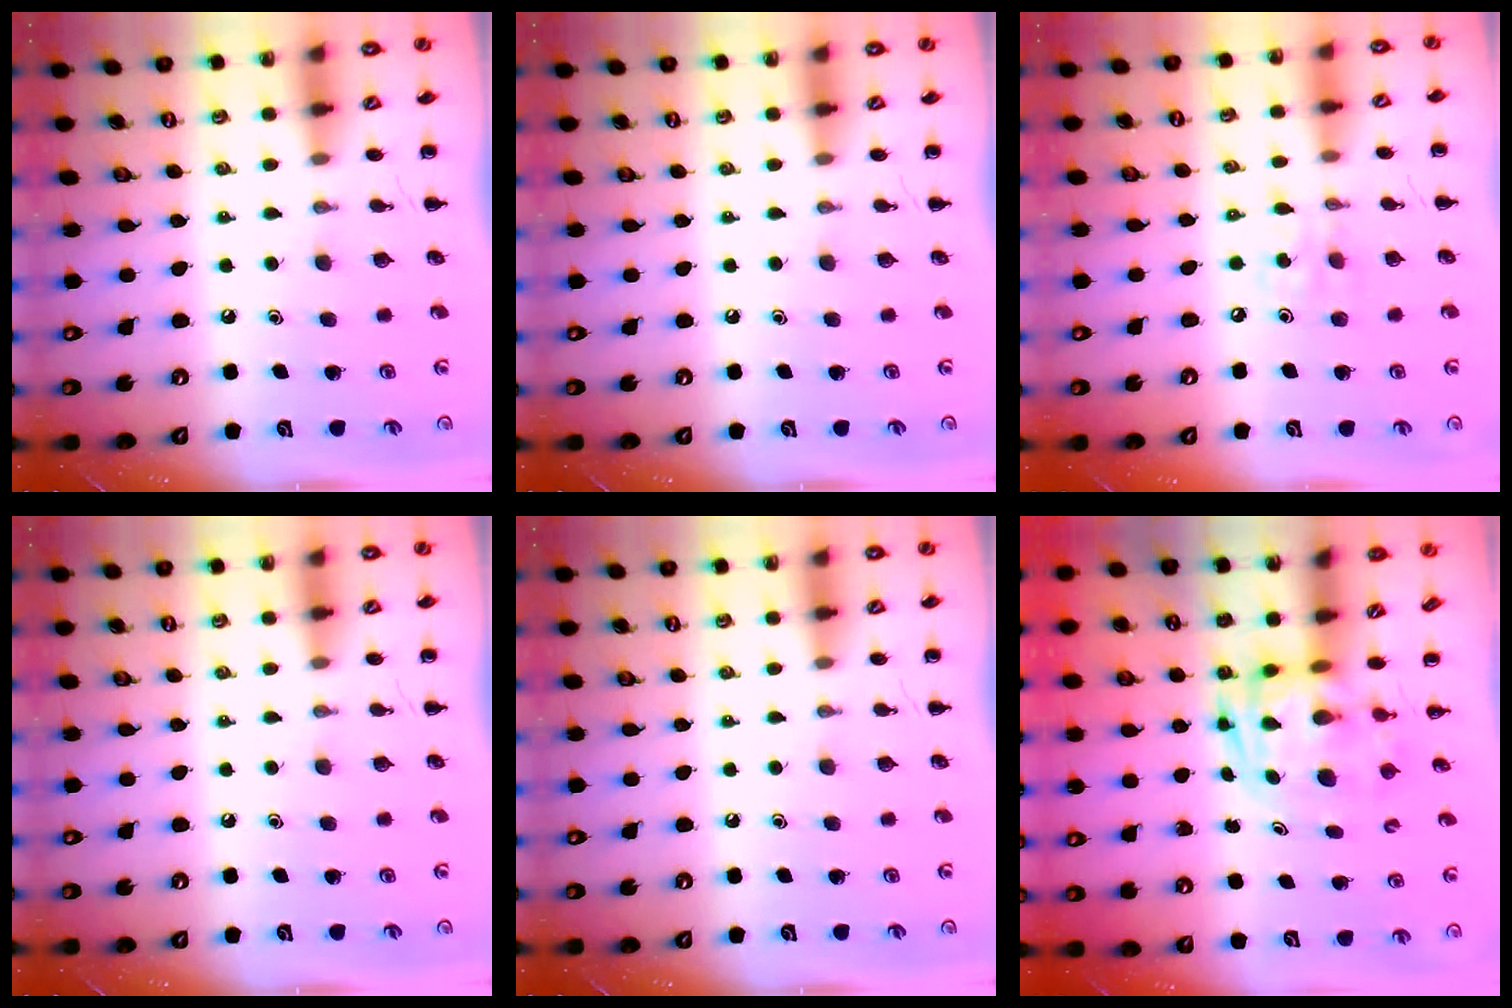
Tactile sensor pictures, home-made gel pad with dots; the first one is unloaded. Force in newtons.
{"total": 0.0}
{"total": 3.1, "press": 3.1, "slide": 0.5}
{"total": 0.0}
{"total": 0.0}
{"total": 2.8, "press": 2.7, "slide": 0.5}